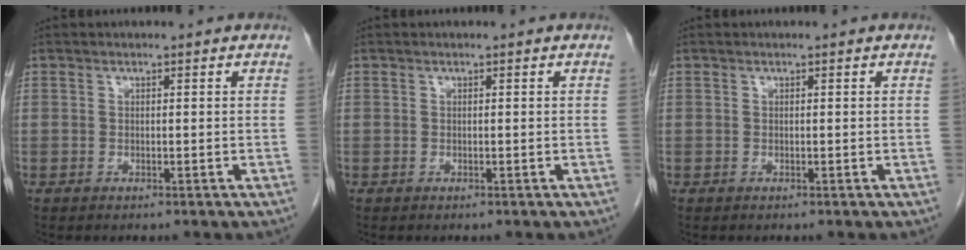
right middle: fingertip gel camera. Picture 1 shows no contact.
{"total": 0.0}
{"total": 0.0}